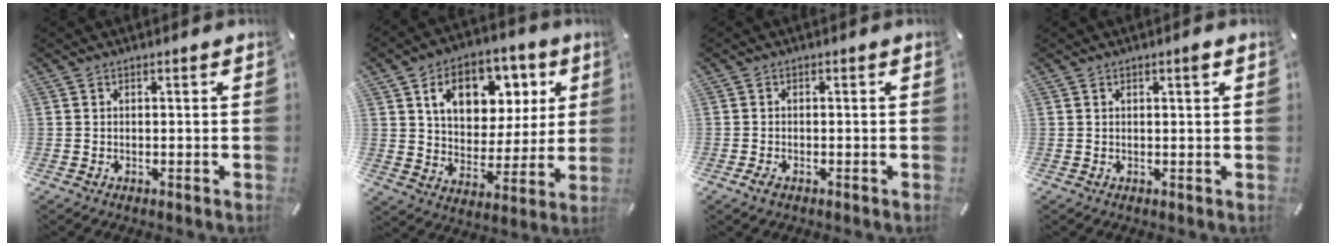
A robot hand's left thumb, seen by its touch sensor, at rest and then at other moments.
{"total": 14.8, "force": [6.4, 10.8, 7.9], "torque": [-0.121, -0.018, 0.115]}
{"total": 1.3, "force": [-0.9, 0.7, 0.8], "torque": [-0.014, 0.002, -0.016]}
{"total": 1.3, "force": [0.7, 0.2, 1.1], "torque": [-0.014, -0.002, 0.009]}